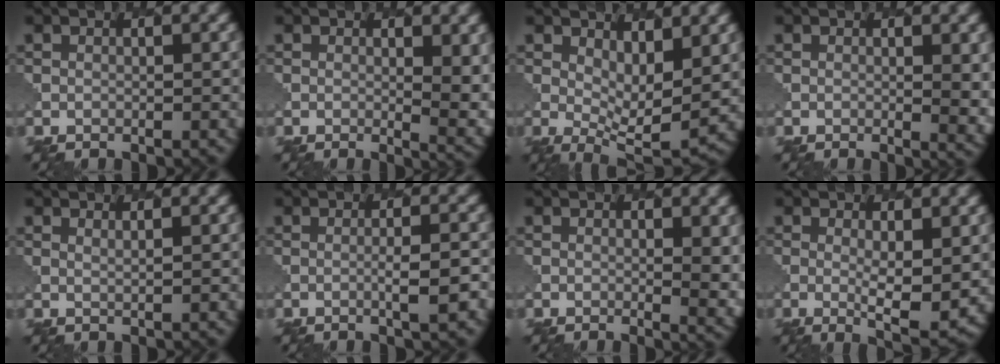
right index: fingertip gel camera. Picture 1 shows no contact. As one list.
[{"total": 5.1, "force": [0.9, 1.8, 4.7], "torque": [-0.057, -0.010, 0.018]}, {"total": 5.1, "force": [1.5, 2.3, 4.3], "torque": [-0.075, -0.012, 0.032]}, {"total": 3.1, "force": [0.4, 0.8, 3.0], "torque": [-0.041, -0.008, 0.009]}, {"total": 1.2, "force": [1.1, 0.3, 0.4], "torque": [-0.004, -0.005, 0.010]}, {"total": 2.6, "force": [-0.4, 0.3, 2.5], "torque": [-0.038, 0.007, -0.011]}, {"total": 3.7, "force": [0.6, 1.1, 3.5], "torque": [-0.044, -0.011, 0.014]}, {"total": 4.5, "force": [0.4, 1.1, 4.3], "torque": [-0.072, -0.016, 0.013]}]